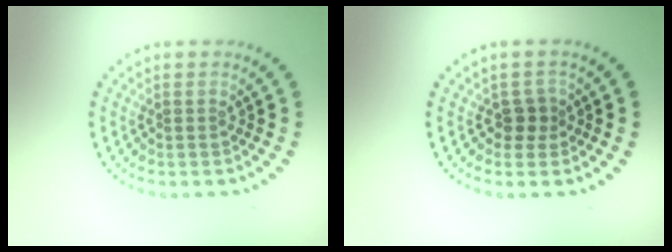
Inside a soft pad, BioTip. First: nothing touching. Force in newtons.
{"total": 1.5, "press": 1.2, "slide": 0.9}